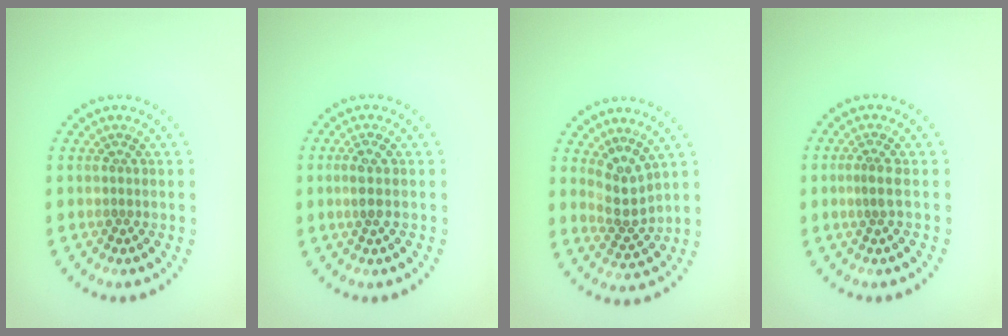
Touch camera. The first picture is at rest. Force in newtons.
{"total": 1.5, "press": 1.3, "slide": 0.8}
{"total": 2.9, "press": 2.0, "slide": 2.0}
{"total": 1.2, "press": 0.7, "slide": 0.9}